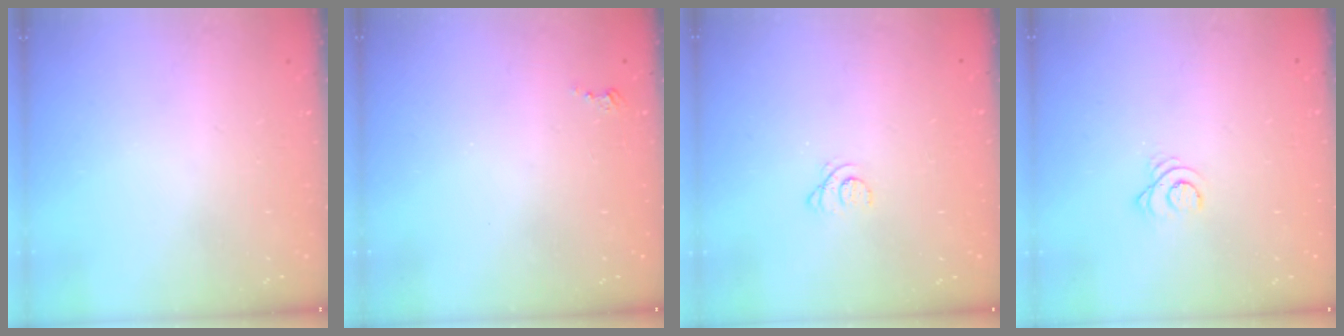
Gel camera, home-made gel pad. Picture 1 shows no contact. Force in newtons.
{"total": 2.4, "press": 2.4, "slide": 0.4}
{"total": 1.2, "press": 1.2, "slide": 0.1}
{"total": 2.9, "press": 2.9, "slide": 0.4}